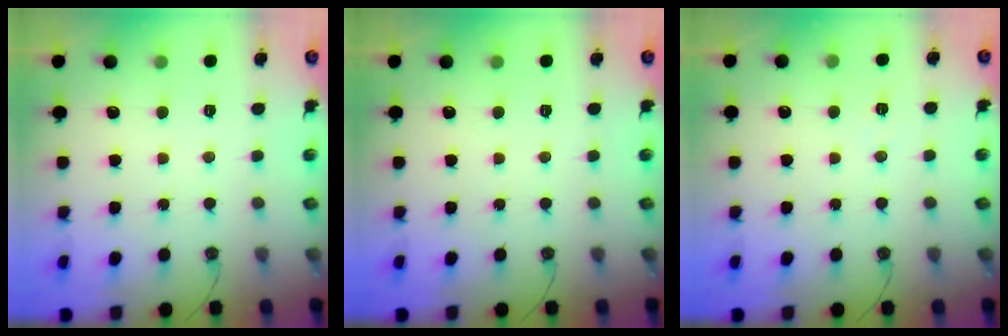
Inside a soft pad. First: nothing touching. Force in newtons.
{"total": 0.0}
{"total": 6.2, "press": 4.2, "slide": 4.6}